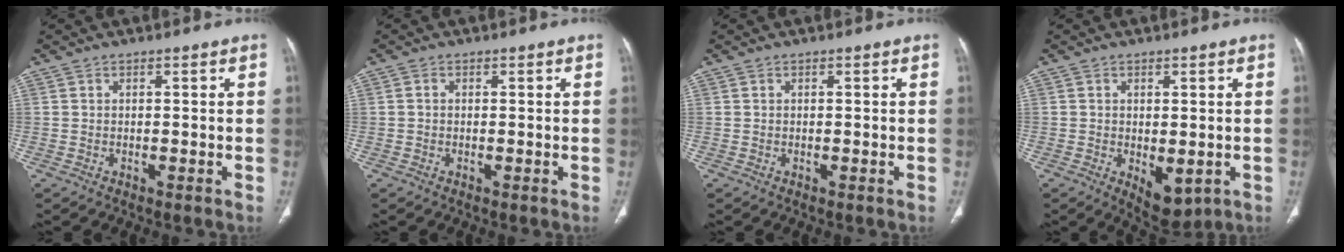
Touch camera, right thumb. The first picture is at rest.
{"total": 0.6, "force": [0.0, 0.5, 0.3], "torque": [-0.006, 0.001, -0.003]}
{"total": 0.0}
{"total": 6.0, "force": [-1.5, 3.2, 4.8], "torque": [-0.057, -0.009, -0.006]}